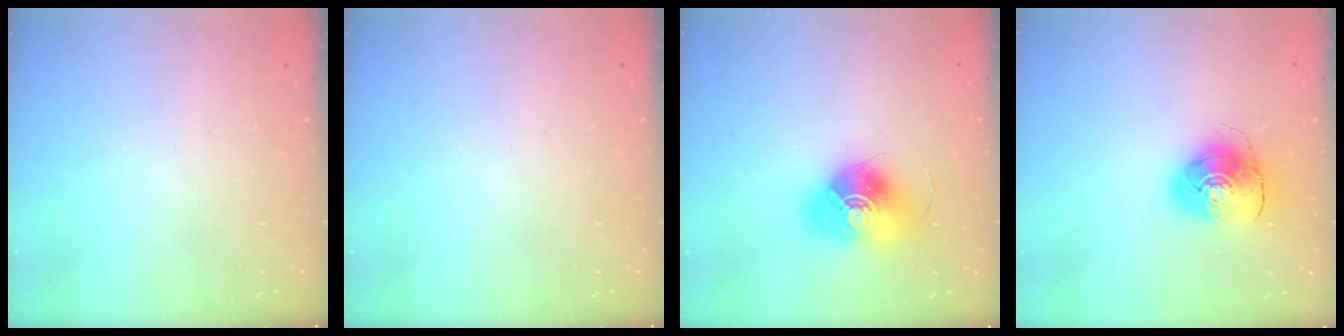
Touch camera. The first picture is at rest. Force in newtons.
{"total": 0.0}
{"total": 17.5, "press": 17.5, "slide": 0.4}
{"total": 9.6, "press": 9.6, "slide": 1.2}